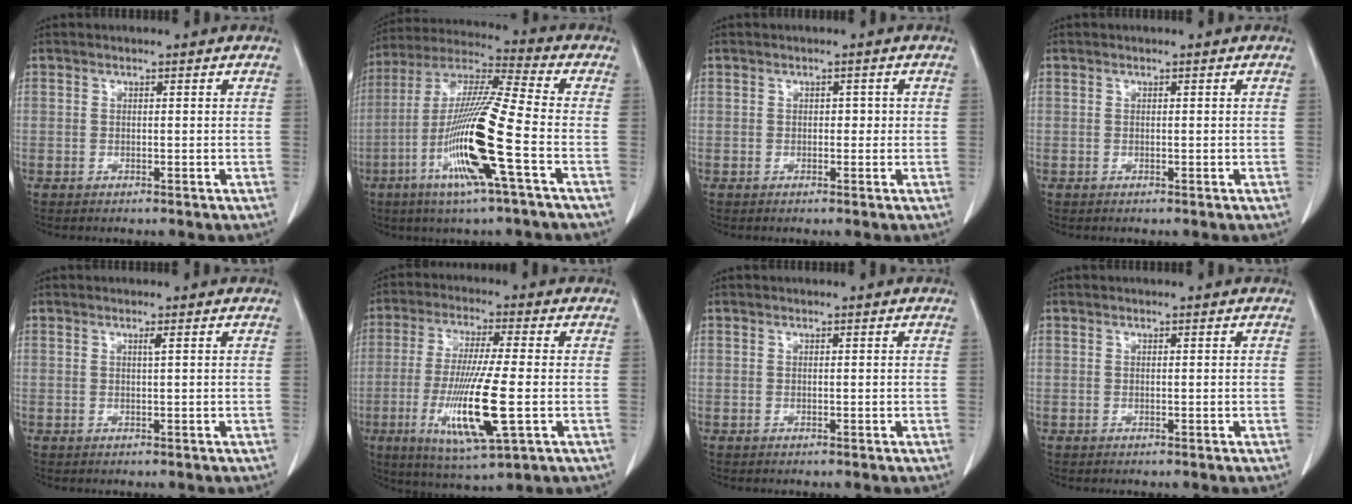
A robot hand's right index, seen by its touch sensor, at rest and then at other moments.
{"total": 16.7, "force": [-5.5, -0.4, 15.7], "torque": [-0.317, -0.016, -0.114]}
{"total": 1.2, "force": [0.0, 0.9, 0.9], "torque": [-0.007, 0.008, -0.001]}
{"total": 0.0}
{"total": 0.7, "force": [0.3, -0.2, 0.6], "torque": [-0.016, -0.002, 0.008]}
{"total": 13.9, "force": [-3.4, 1.1, 13.4], "torque": [-0.267, -0.027, -0.059]}
{"total": 0.0}
{"total": 0.0}